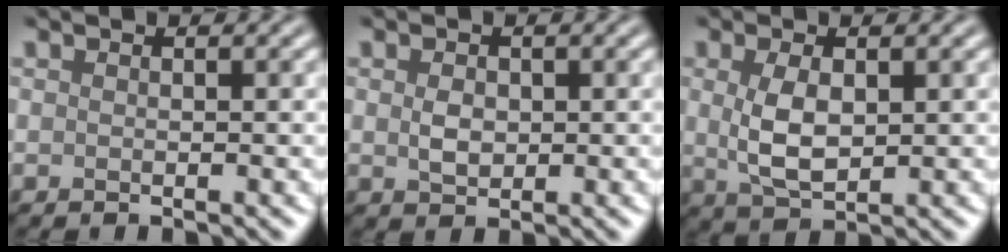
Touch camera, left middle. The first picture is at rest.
{"total": 1.9, "force": [0.1, 1.3, 1.3], "torque": [-0.027, -0.001, 0.003]}
{"total": 3.8, "force": [0.5, 2.0, 3.3], "torque": [-0.075, -0.002, 0.014]}